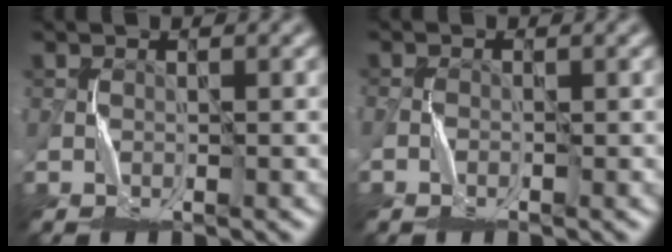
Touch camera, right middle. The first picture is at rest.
{"total": 1.2, "force": [-0.5, 0.6, 0.9], "torque": [-0.019, 0.003, -0.013]}